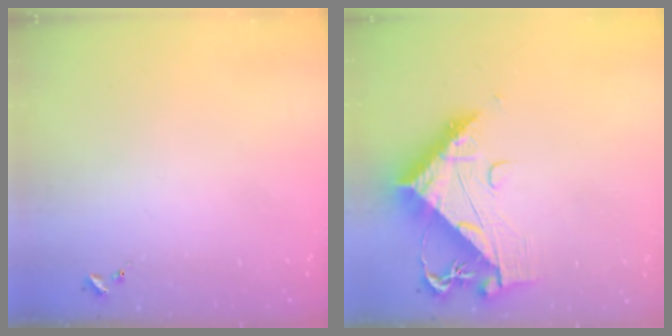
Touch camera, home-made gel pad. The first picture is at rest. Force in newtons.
{"total": 13.0, "press": 12.9, "slide": 1.3}